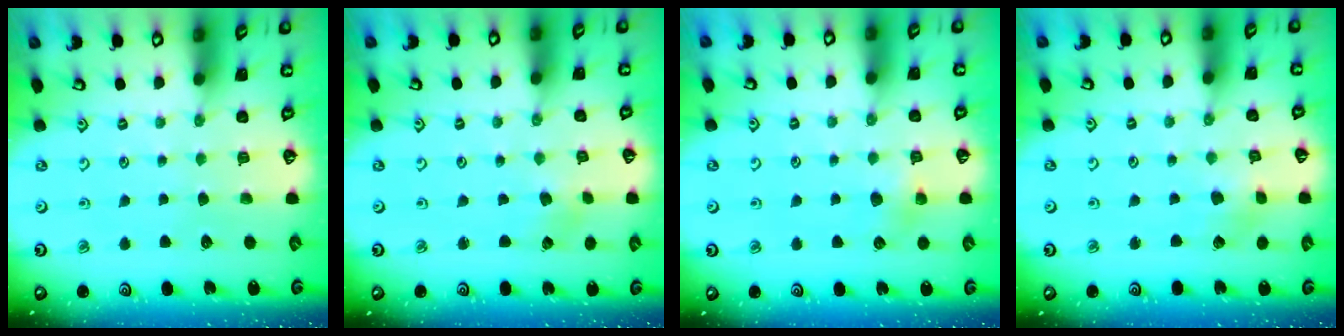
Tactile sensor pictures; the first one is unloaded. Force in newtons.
{"total": 2.6, "press": 2.6, "slide": 0.6}
{"total": 5.7, "press": 5.7, "slide": 0.8}
{"total": 2.9, "press": 2.9, "slide": 0.2}